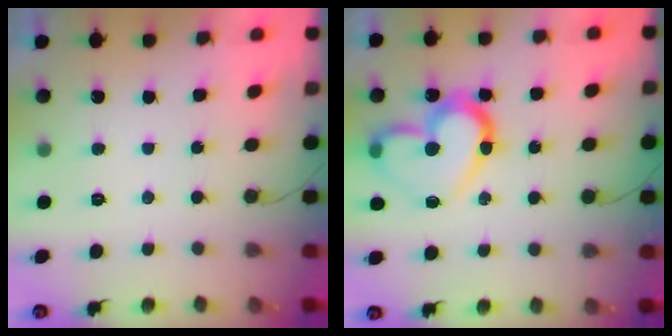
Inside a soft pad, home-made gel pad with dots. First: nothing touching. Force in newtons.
{"total": 16.8, "press": 16.7, "slide": 1.5}